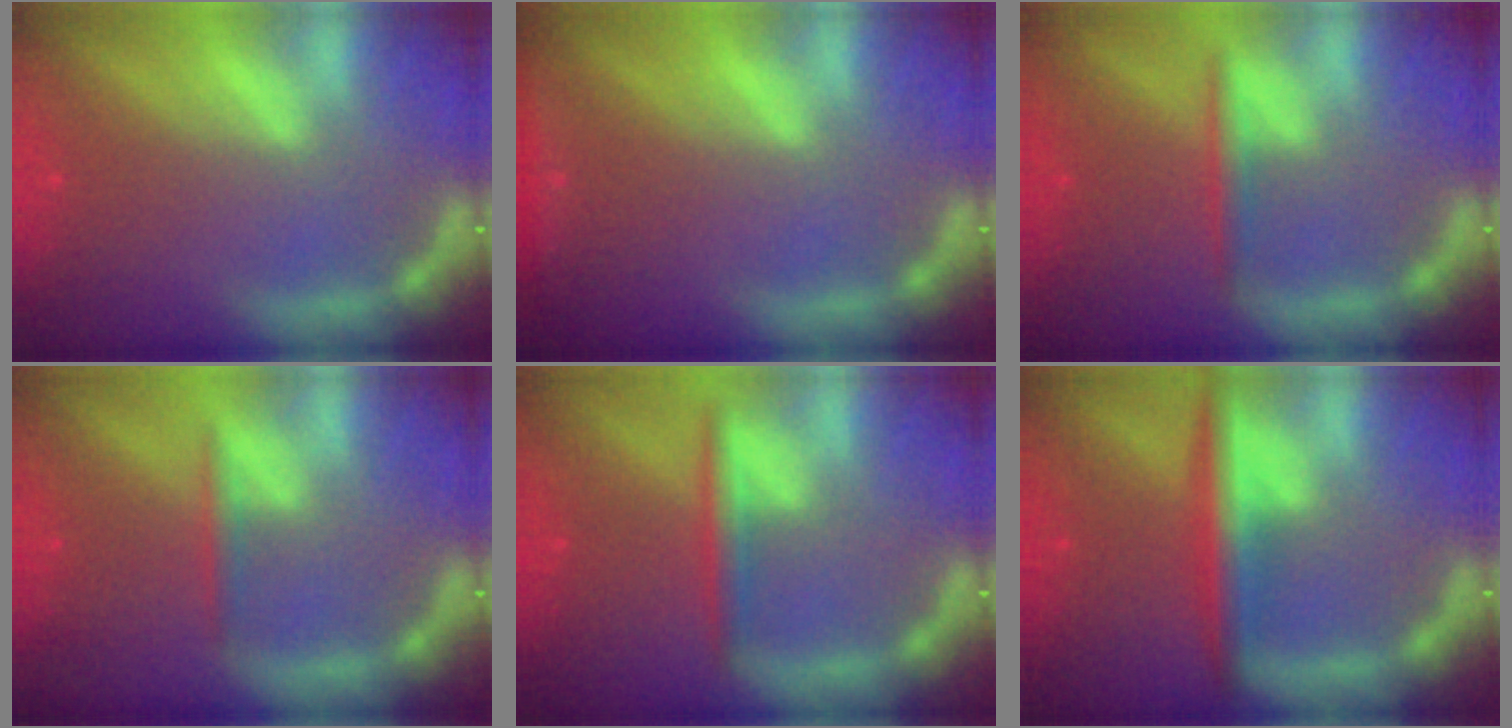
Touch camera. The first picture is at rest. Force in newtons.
{"total": 1.9}
{"total": 1.9}
{"total": 1.4}
{"total": 2.5}
{"total": 4.5}